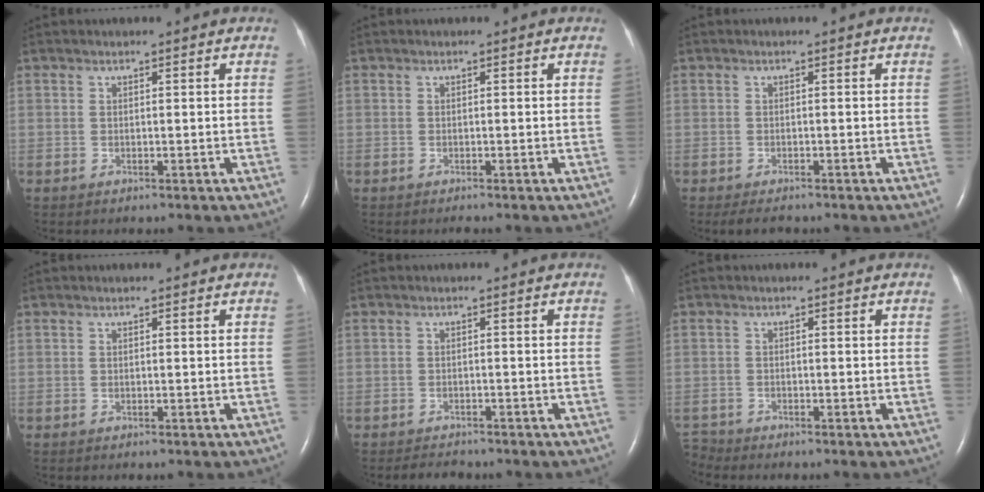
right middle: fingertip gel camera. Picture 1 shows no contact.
{"total": 0.0}
{"total": 2.5, "force": [-2.0, 0.8, 1.2], "torque": [-0.022, -0.006, -0.027]}
{"total": 0.0}
{"total": 2.3, "force": [-2.1, 0.7, 0.4], "torque": [-0.014, -0.007, -0.030]}
{"total": 2.0, "force": [-1.9, -0.1, -0.5], "torque": [0.013, -0.012, -0.034]}